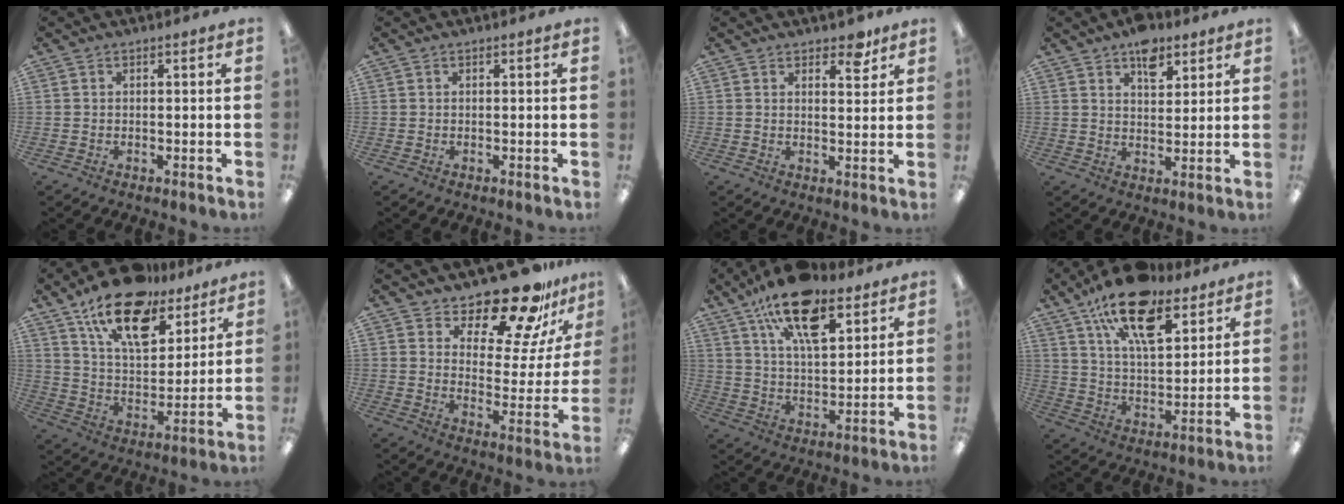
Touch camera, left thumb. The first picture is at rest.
{"total": 0.0}
{"total": 5.0, "force": [3.8, 2.4, 2.1], "torque": [-0.010, -0.020, 0.062]}
{"total": 8.0, "force": [5.2, 4.5, 4.2], "torque": [-0.048, -0.021, 0.089]}
{"total": 19.2, "force": [13.2, 9.2, 10.5], "torque": [-0.177, -0.071, 0.230]}
{"total": 18.6, "force": [15.7, 5.5, 8.3], "torque": [-0.132, -0.123, 0.266]}
{"total": 18.7, "force": [11.7, 8.4, 11.9], "torque": [-0.194, -0.049, 0.200]}
{"total": 18.7, "force": [12.5, 8.3, 11.2], "torque": [-0.187, -0.058, 0.217]}